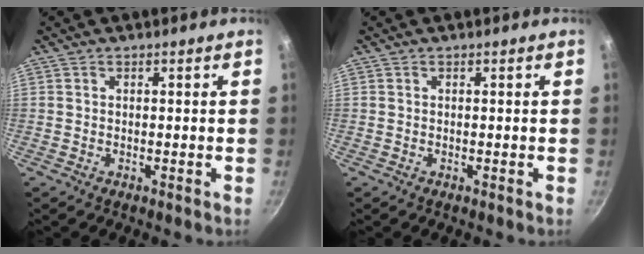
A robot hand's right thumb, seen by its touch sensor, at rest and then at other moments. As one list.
[{"total": 0.0}]